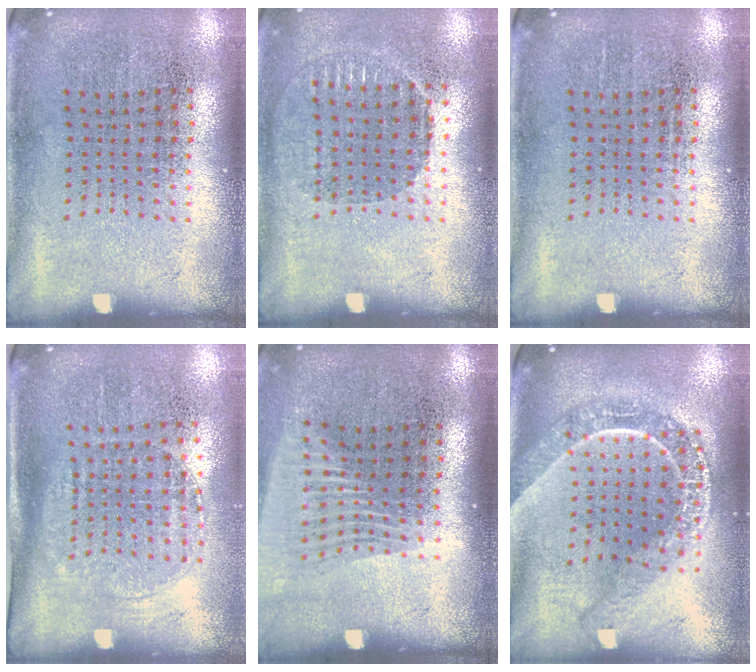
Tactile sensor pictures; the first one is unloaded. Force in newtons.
{"total": 1.0, "press": 0.9, "slide": 0.4}
{"total": 0.0}
{"total": 1.5, "press": 1.2, "slide": 0.8}
{"total": 1.4, "press": 1.2, "slide": 0.8}
{"total": 2.2, "press": 1.8, "slide": 1.2}